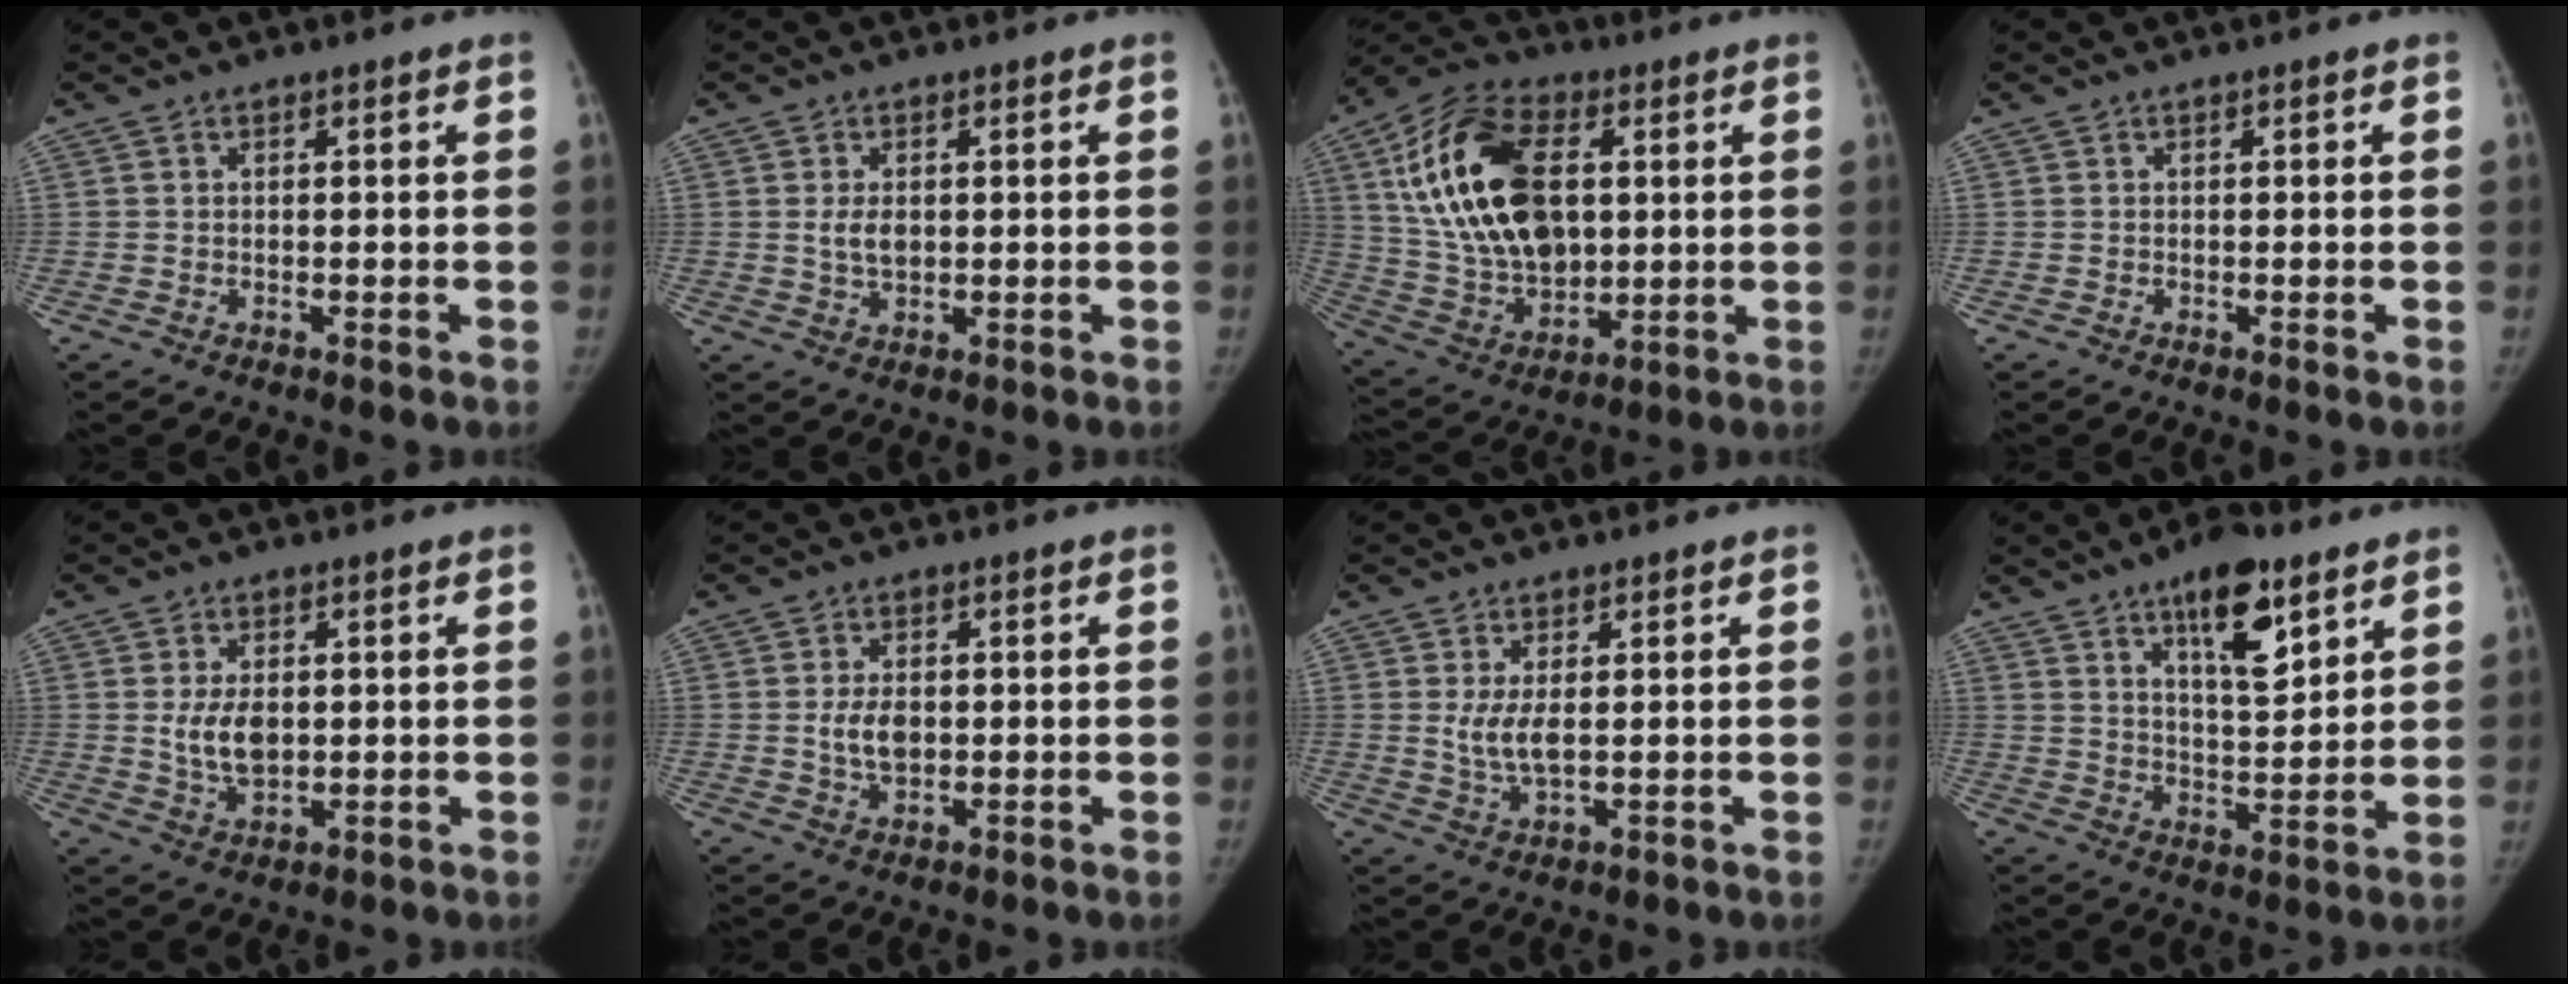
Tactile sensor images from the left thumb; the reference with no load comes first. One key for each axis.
{"total": 3.2, "fx": 0.4, "fy": 1.9, "fz": 2.6, "tx": -0.044, "ty": -0.008, "tz": 0.011}
{"total": 23.6, "fx": 5.2, "fy": 14.2, "fz": 18.1, "tx": -0.319, "ty": -0.009, "tz": 0.097}
{"total": 0.0}
{"total": 6.2, "fx": 0.5, "fy": 3.7, "fz": 5.0, "tx": -0.084, "ty": -0.011, "tz": 0.016}
{"total": 4.5, "fx": 0.0, "fy": 2.7, "fz": 3.6, "tx": -0.062, "ty": -0.004, "tz": 0.004}
{"total": 4.5, "fx": 0.6, "fy": 1.8, "fz": 4.1, "tx": -0.083, "ty": -0.015, "tz": 0.017}
{"total": 12.7, "fx": 7.4, "fy": 4.7, "fz": 9.2, "tx": -0.114, "ty": -0.045, "tz": 0.119}